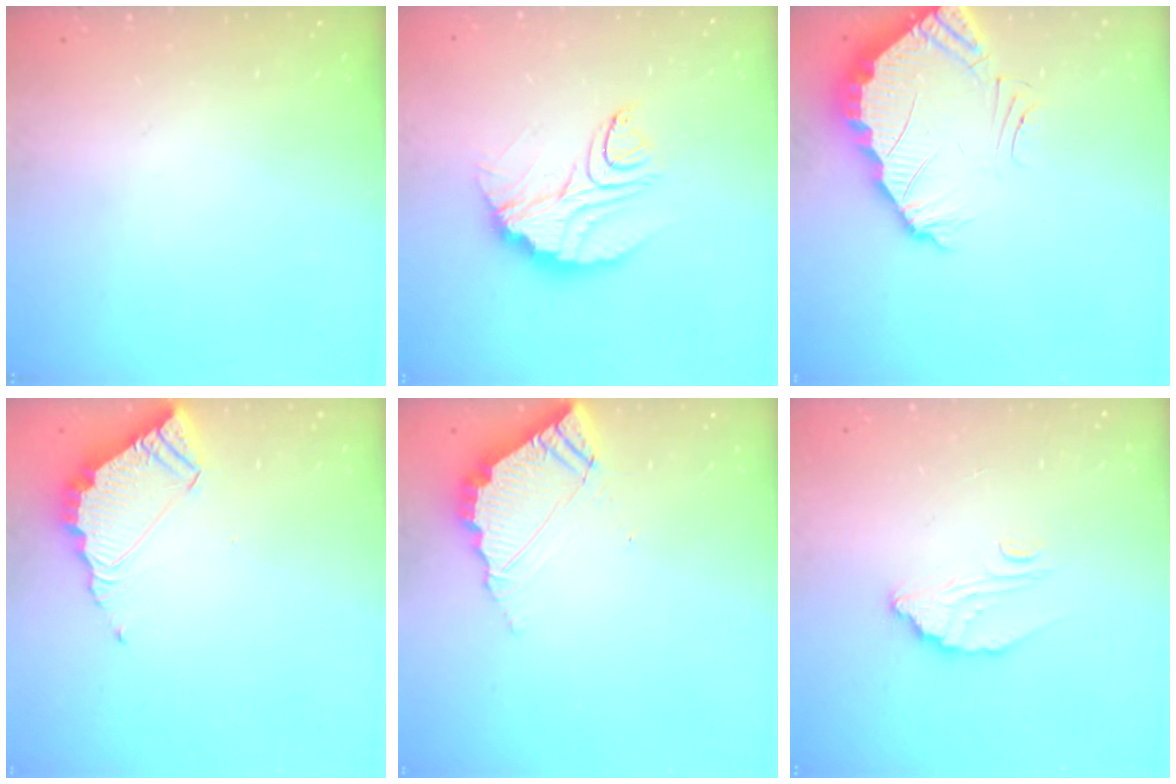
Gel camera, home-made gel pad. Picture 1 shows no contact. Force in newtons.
{"total": 11.7, "press": 11.7, "slide": 0.8}
{"total": 3.7, "press": 3.7, "slide": 0.2}
{"total": 6.3, "press": 6.3, "slide": 0.3}
{"total": 6.8, "press": 6.8, "slide": 0.2}
{"total": 5.8, "press": 5.8, "slide": 0.3}